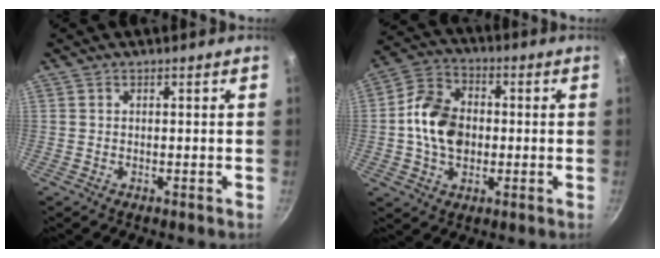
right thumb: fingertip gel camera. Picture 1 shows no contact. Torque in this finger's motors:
{"motor_torque": [0.25, 0.20, 0.68, 0.14, 0.12]}